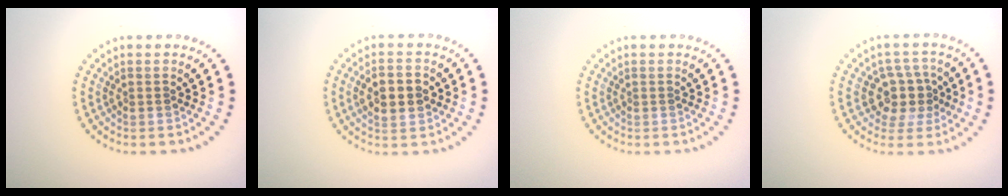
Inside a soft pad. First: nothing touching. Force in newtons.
{"total": 4.2, "press": 4.2, "slide": 0.2}
{"total": 0.0}
{"total": 3.6, "press": 3.1, "slide": 1.8}